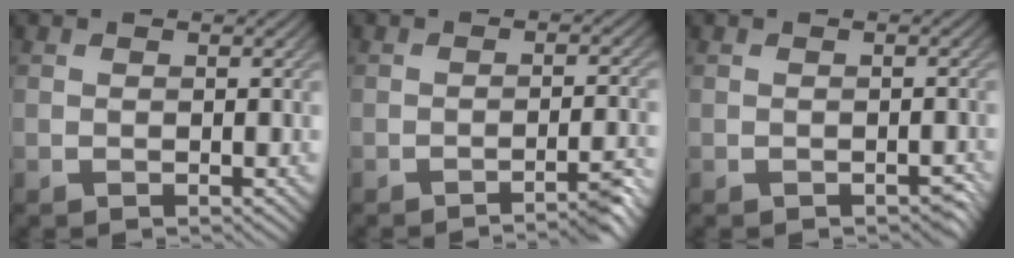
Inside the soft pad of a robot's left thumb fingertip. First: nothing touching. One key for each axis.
{"total": 4.3, "fx": -2.9, "fy": 0.5, "fz": 3.2, "tx": -0.036, "ty": 0.013, "tz": -0.051}
{"total": 0.9, "fx": -0.6, "fy": 0.4, "fz": 0.5, "tx": -0.008, "ty": -0.004, "tz": -0.008}